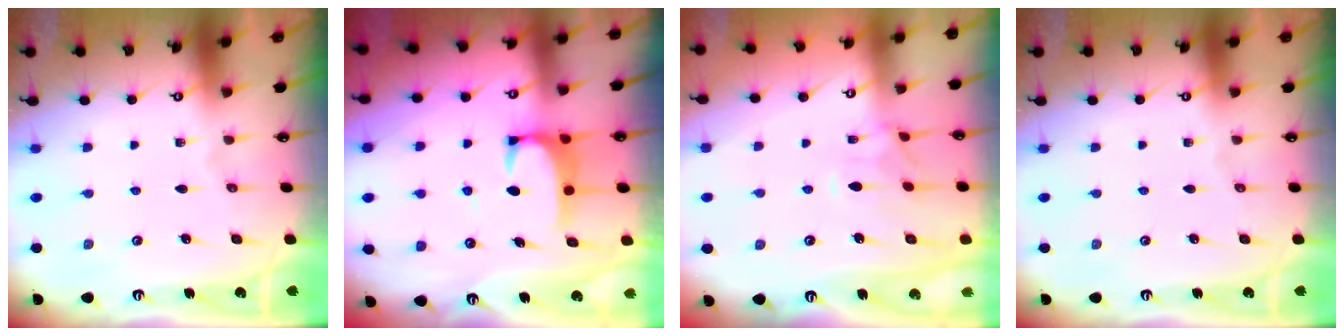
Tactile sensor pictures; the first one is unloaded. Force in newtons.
{"total": 2.9, "press": 2.8, "slide": 0.7}
{"total": 1.2, "press": 0.7, "slide": 1.0}
{"total": 0.0}